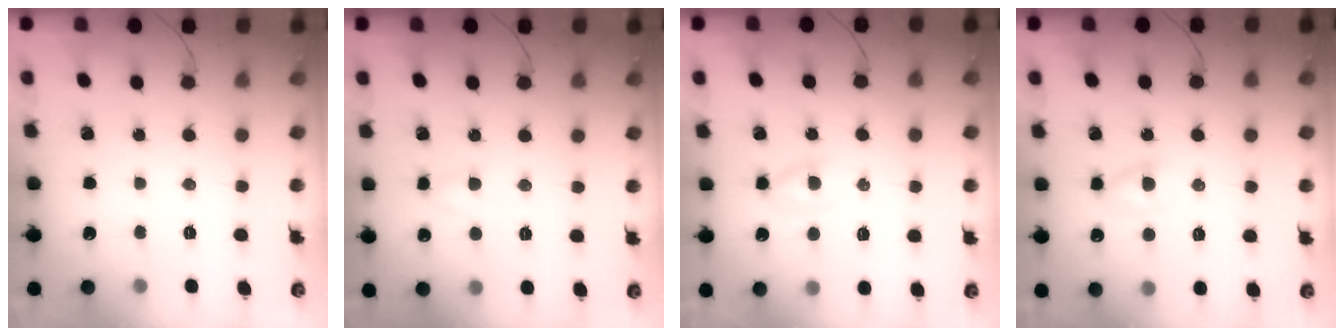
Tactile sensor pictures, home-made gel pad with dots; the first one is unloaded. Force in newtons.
{"total": 2.7, "press": 2.5, "slide": 1.2}
{"total": 2.3, "press": 2.1, "slide": 0.9}
{"total": 2.5, "press": 2.2, "slide": 1.1}